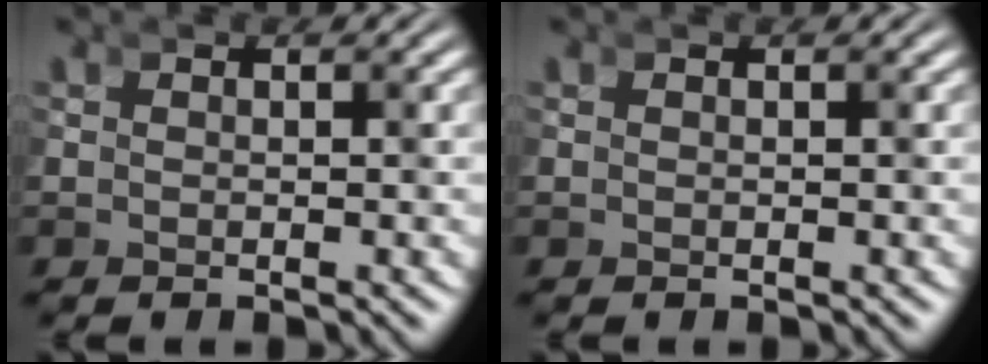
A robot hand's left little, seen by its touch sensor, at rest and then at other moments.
{"total": 0.0}